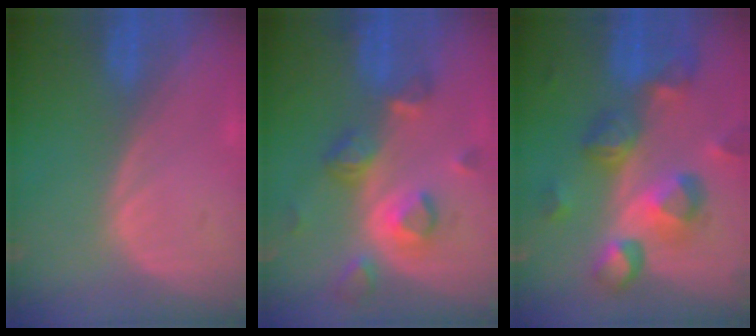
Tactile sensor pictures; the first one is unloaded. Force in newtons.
{"total": 8.0, "press": 7.1, "slide": 3.7}
{"total": 10.6, "press": 9.4, "slide": 4.7}